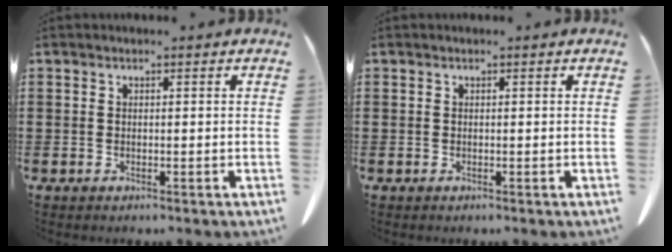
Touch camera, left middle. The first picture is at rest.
{"total": 0.0}